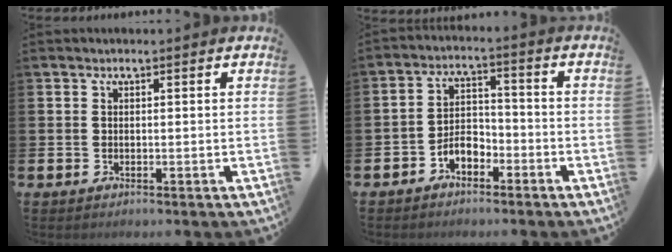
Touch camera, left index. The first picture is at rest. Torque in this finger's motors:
{"motor_torque": [0.99, 0.69, 0.06, 0.10]}